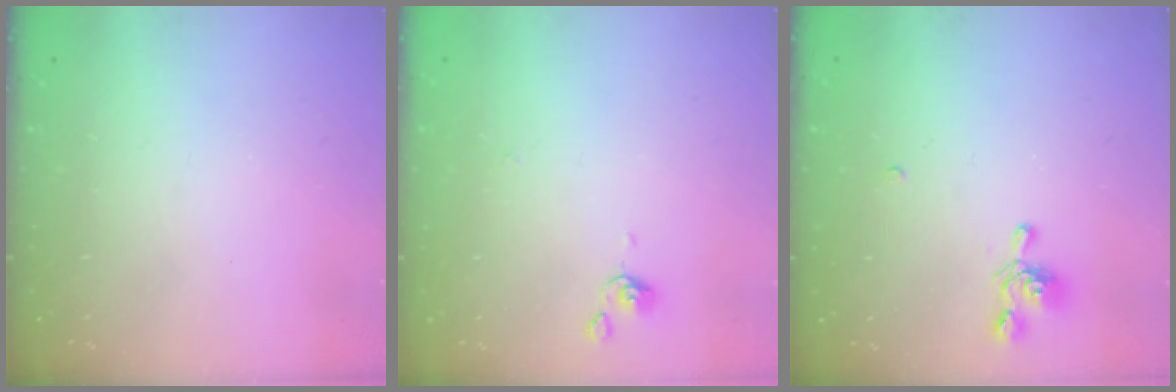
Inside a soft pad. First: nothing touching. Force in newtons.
{"total": 0.0}
{"total": 5.4, "press": 5.4, "slide": 0.2}